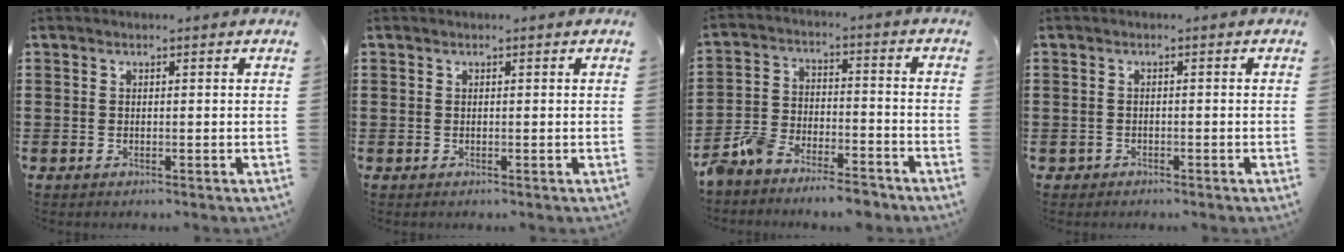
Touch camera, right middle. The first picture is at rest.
{"total": 0.0}
{"total": 7.7, "force": [-7.4, 1.1, 1.5], "torque": [-0.051, 0.008, -0.152]}
{"total": 0.9, "force": [-0.7, 0.4, -0.2], "torque": [0.001, 0.001, -0.017]}